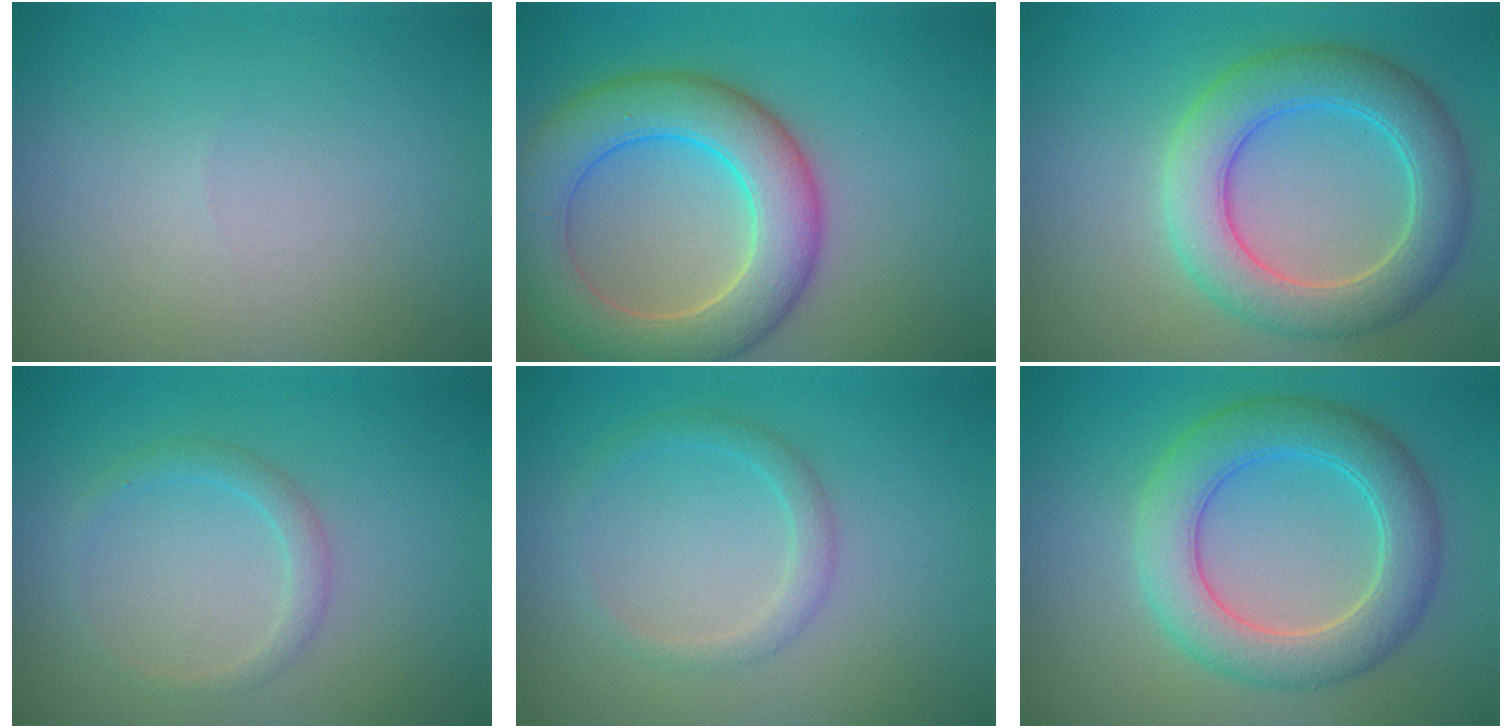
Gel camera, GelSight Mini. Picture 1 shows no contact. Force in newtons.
{"total": 7.8, "press": 7.8, "slide": 0.6}
{"total": 6.2, "press": 6.2, "slide": 0.4}
{"total": 1.5, "press": 1.5, "slide": 0.1}
{"total": 1.7, "press": 1.7, "slide": 0.1}
{"total": 6.0, "press": 6.0, "slide": 0.2}